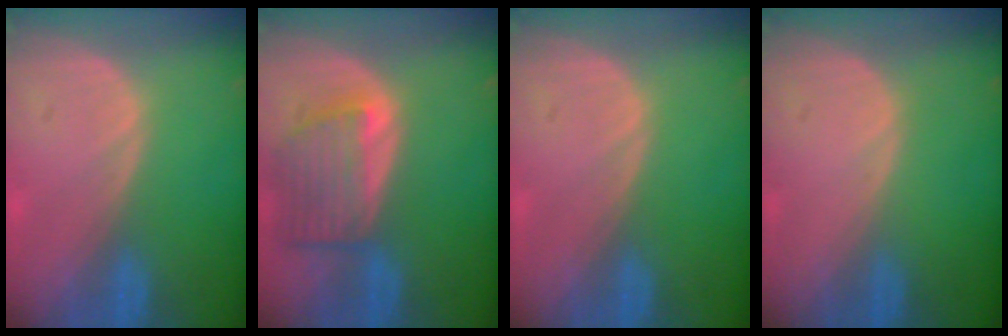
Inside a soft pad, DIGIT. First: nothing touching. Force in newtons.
{"total": 7.2, "press": 6.7, "slide": 2.8}
{"total": 0.0}
{"total": 0.0}